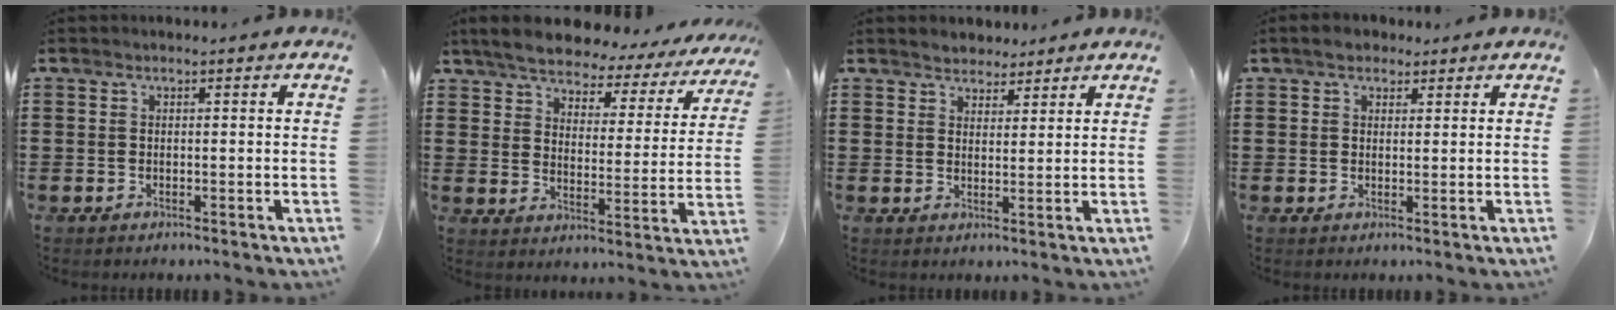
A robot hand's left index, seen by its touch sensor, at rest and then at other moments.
{"total": 5.4, "force": [5.0, 1.1, 1.5], "torque": [-0.059, -0.030, 0.082]}
{"total": 2.7, "force": [2.5, 1.1, -0.3], "torque": [-0.003, 0.006, 0.047]}
{"total": 2.4, "force": [1.8, 1.4, 0.6], "torque": [-0.020, 0.010, 0.034]}